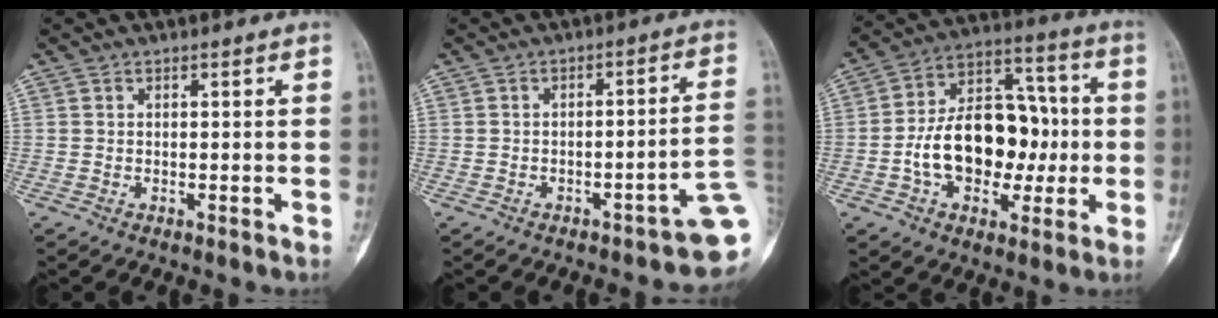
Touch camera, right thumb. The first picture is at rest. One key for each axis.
{"total": 9.2, "fx": -3.9, "fy": 2.1, "fz": 8.1, "tx": -0.084, "ty": 0.038, "tz": -0.048}
{"total": 18.5, "fx": -2.2, "fy": 12.2, "fz": 13.7, "tx": -0.188, "ty": 0.042, "tz": -0.032}